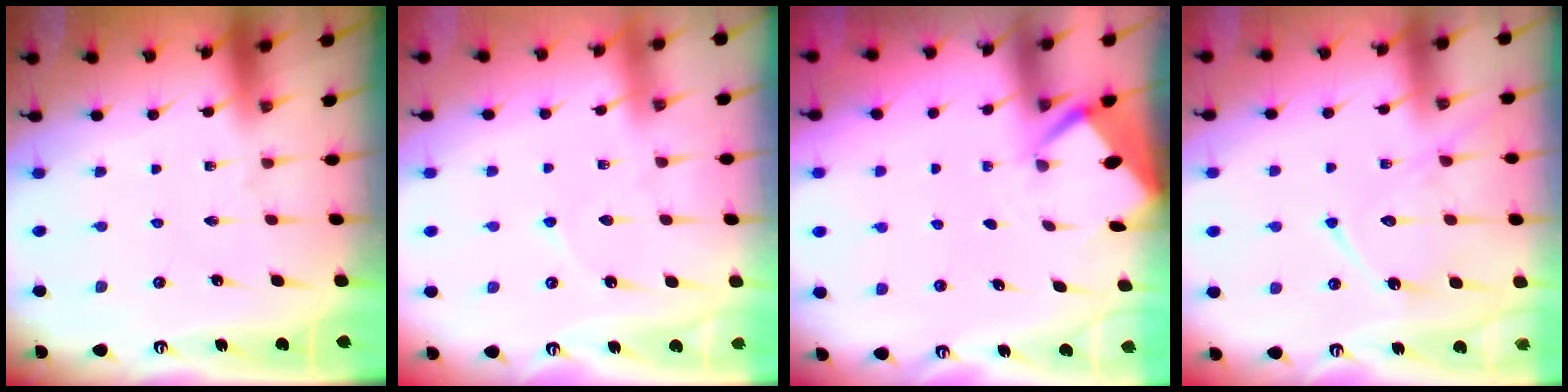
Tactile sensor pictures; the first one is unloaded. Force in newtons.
{"total": 3.6, "press": 3.6, "slide": 0.2}
{"total": 2.4, "press": 2.4, "slide": 0.1}
{"total": 12.5, "press": 12.5, "slide": 1.2}